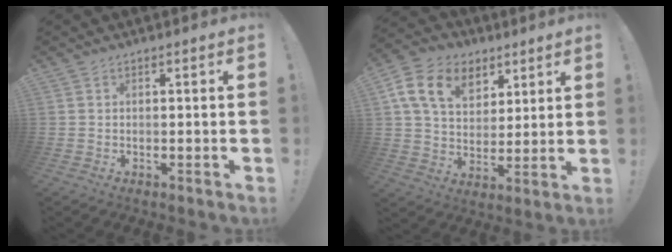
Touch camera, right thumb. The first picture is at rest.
{"total": 16.0, "force": [7.7, 11.1, 8.6], "torque": [-0.143, -0.029, 0.147]}